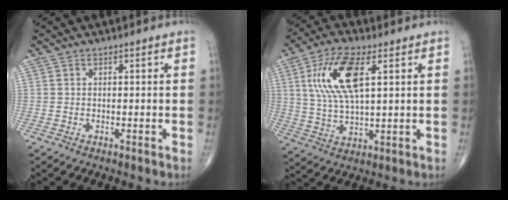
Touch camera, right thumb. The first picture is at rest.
{"total": 13.1, "force": [4.2, 5.2, 11.3], "torque": [-0.228, -0.004, 0.081]}